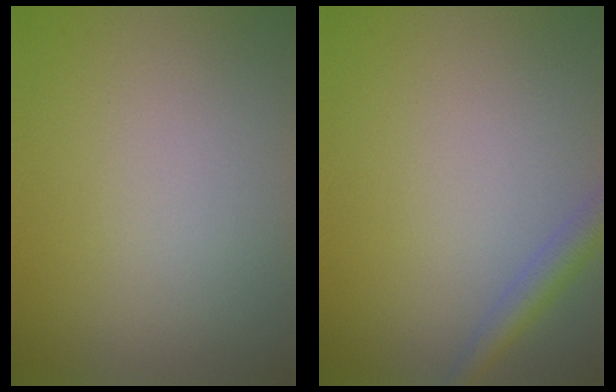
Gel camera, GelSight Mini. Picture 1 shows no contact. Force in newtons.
{"total": 2.3, "press": 2.3, "slide": 0.1}